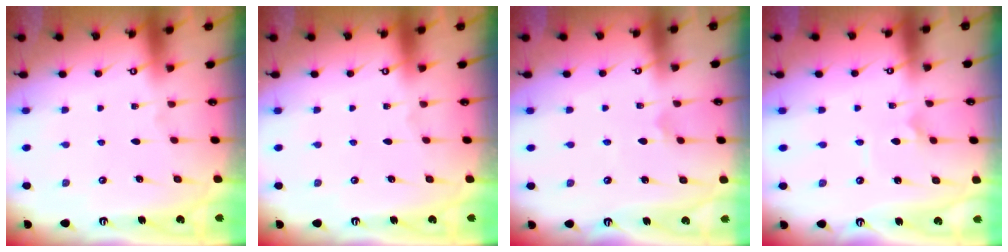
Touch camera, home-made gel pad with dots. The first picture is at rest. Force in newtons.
{"total": 0.0}
{"total": 2.3, "press": 2.3, "slide": 0.2}
{"total": 3.5, "press": 3.5, "slide": 0.3}